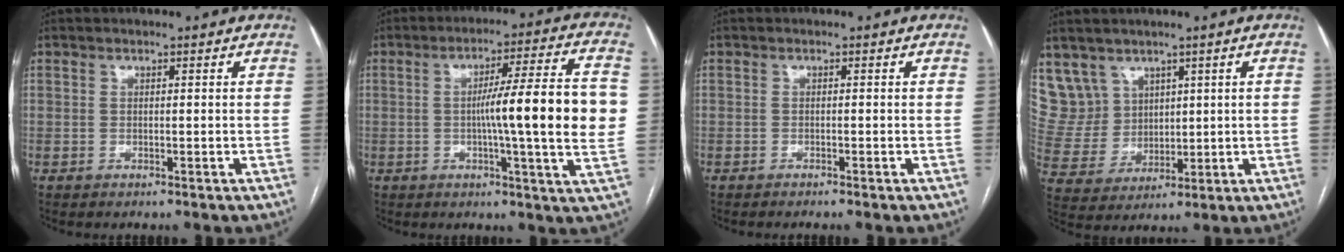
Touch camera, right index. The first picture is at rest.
{"total": 15.5, "force": [-0.3, -0.5, 15.5], "torque": [-0.225, 0.006, -0.011]}
{"total": 1.2, "force": [-1.0, -0.3, 0.6], "torque": [-0.009, 0.004, -0.015]}
{"total": 8.6, "force": [5.4, 6.7, 0.4], "torque": [-0.019, 0.029, 0.128]}